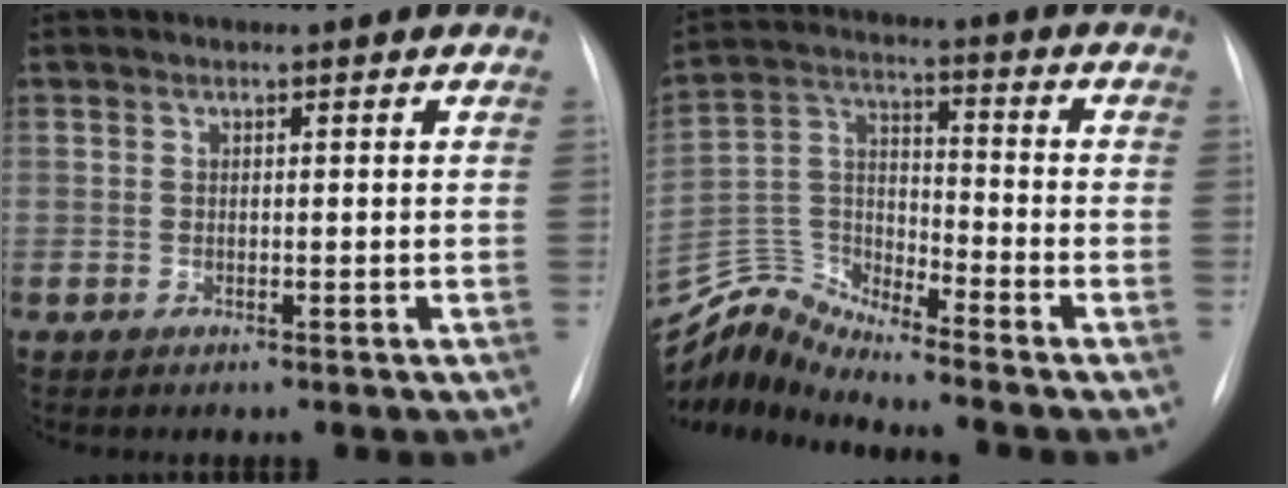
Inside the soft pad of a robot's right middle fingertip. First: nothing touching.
{"total": 10.0, "force": [-9.9, -1.0, 0.6], "torque": [-0.021, 0.024, -0.195]}